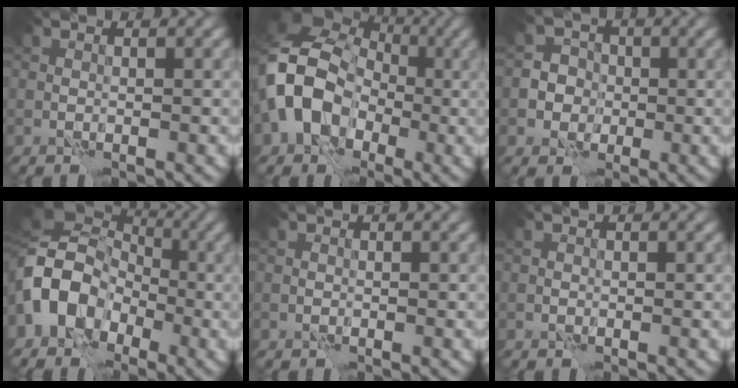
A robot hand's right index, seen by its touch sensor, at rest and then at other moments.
{"total": 10.0, "force": [-2.0, 8.0, 5.6], "torque": [-0.114, 0.000, -0.054]}
{"total": 3.8, "force": [-0.8, 3.6, 0.8], "torque": [0.012, 0.008, -0.030]}
{"total": 10.0, "force": [-2.5, 7.6, 6.0], "torque": [-0.119, -0.003, -0.060]}
{"total": 0.0}
{"total": 0.0}